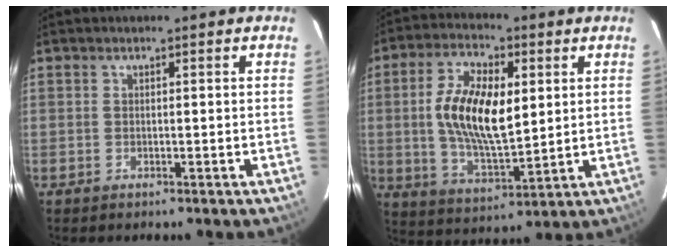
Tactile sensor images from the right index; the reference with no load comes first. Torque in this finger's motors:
{"motor_torque": [0.45, -0.03, 0.82, 0.17]}